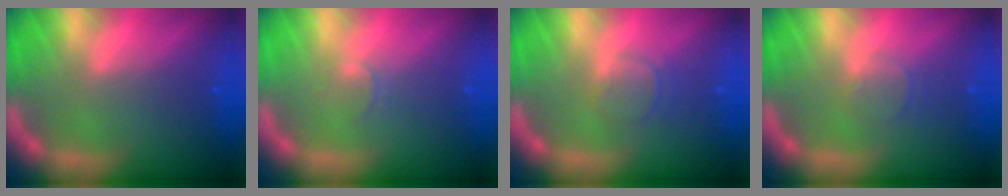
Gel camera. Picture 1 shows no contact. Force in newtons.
{"total": 1.0}
{"total": 1.9}
{"total": 1.4}